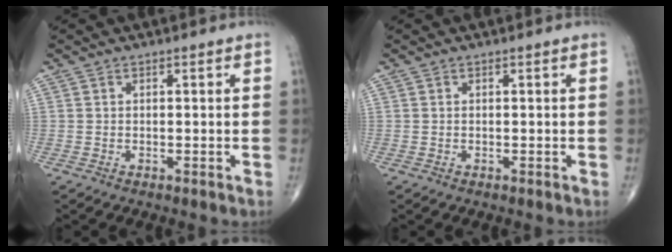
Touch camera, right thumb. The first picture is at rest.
{"total": 0.0}